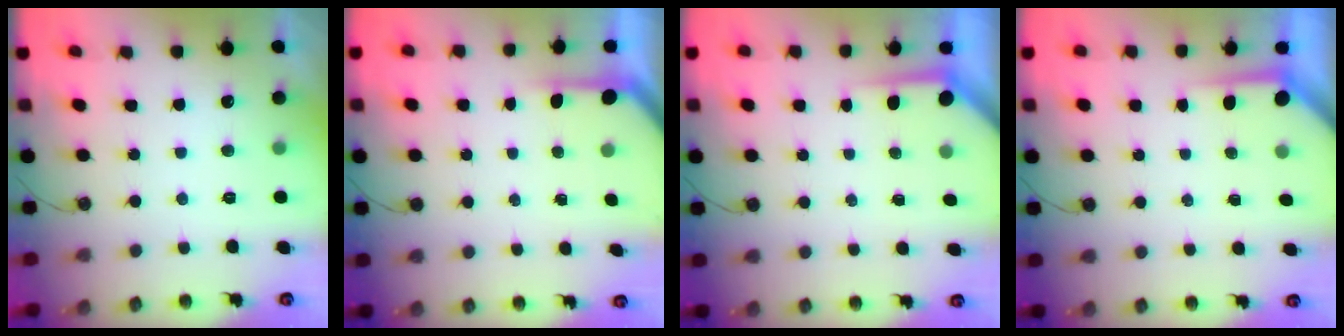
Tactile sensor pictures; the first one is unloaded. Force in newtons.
{"total": 2.7, "press": 2.7, "slide": 0.2}
{"total": 3.8, "press": 3.7, "slide": 0.4}
{"total": 3.8, "press": 3.7, "slide": 0.4}